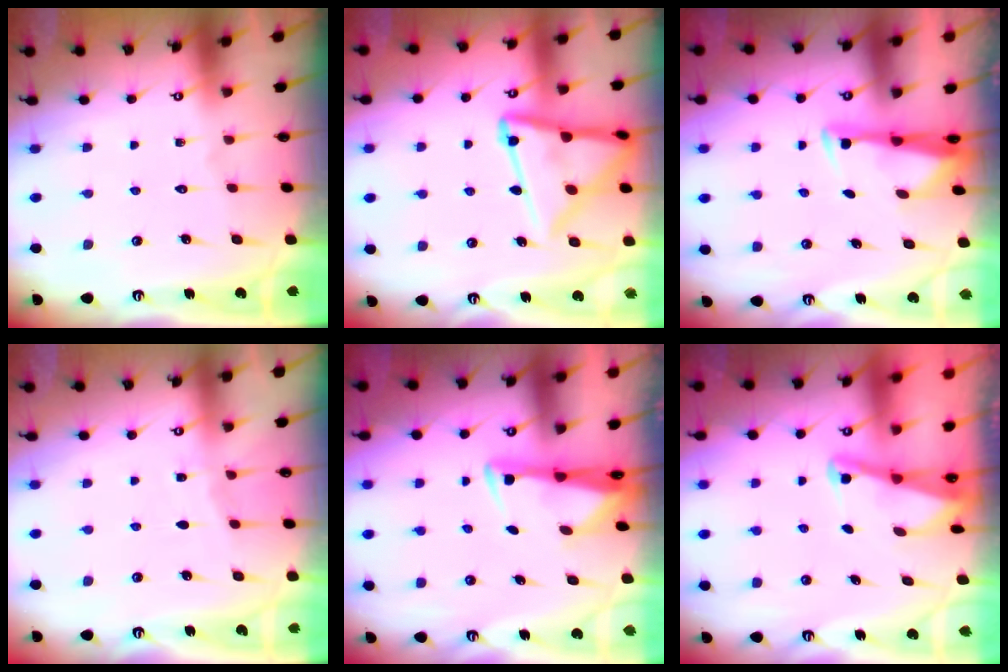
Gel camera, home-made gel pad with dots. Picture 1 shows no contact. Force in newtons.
{"total": 16.5, "press": 16.5, "slide": 1.5}
{"total": 3.2, "press": 3.1, "slide": 0.9}
{"total": 3.3, "press": 3.3, "slide": 0.5}
{"total": 2.9, "press": 2.8, "slide": 0.9}
{"total": 2.1, "press": 2.1, "slide": 0.4}